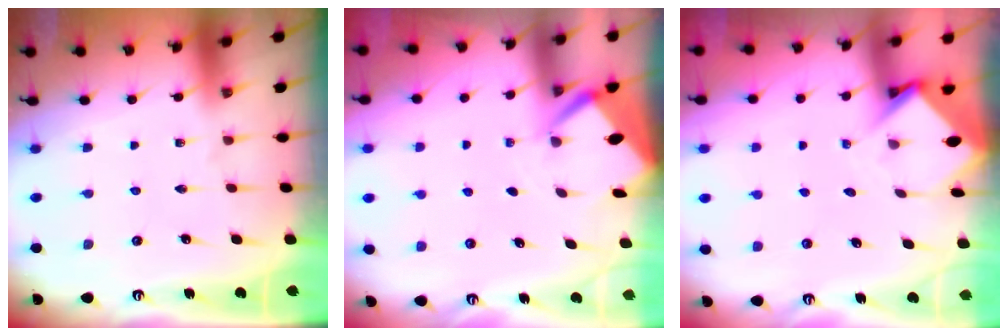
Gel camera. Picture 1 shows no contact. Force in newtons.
{"total": 2.7, "press": 2.7, "slide": 0.3}
{"total": 3.7, "press": 3.7, "slide": 0.2}